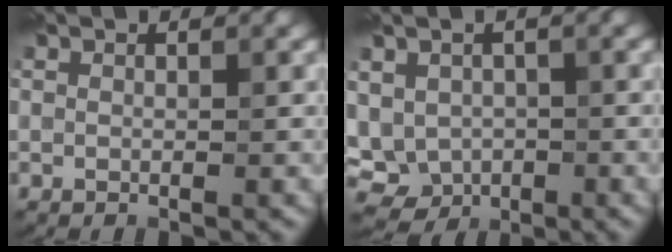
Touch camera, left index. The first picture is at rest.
{"total": 6.5, "force": [-0.4, 5.4, 3.5], "torque": [-0.057, 0.002, -0.005]}